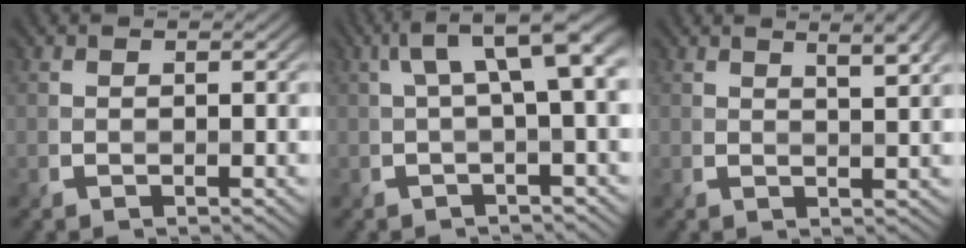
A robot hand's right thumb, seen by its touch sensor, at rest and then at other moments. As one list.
[{"total": 7.0, "force": [1.5, 1.7, 6.6], "torque": [-0.096, 0.029, 0.019]}, {"total": 4.2, "force": [2.4, 0.9, 3.3], "torque": [-0.053, 0.004, 0.038]}]